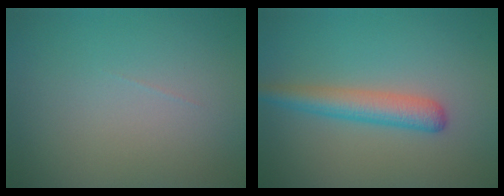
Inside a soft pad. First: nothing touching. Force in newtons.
{"total": 3.3, "press": 3.3, "slide": 0.2}